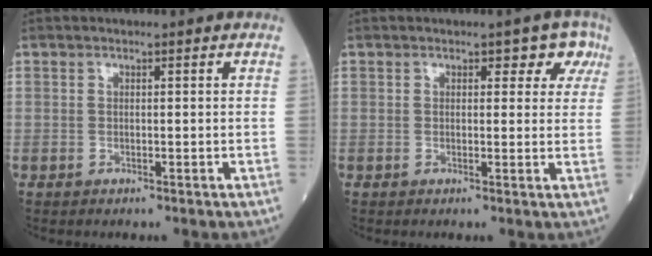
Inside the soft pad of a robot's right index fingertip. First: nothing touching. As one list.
[{"total": 3.5, "force": [1.8, 2.2, 2.0], "torque": [-0.002, 0.008, 0.012]}]